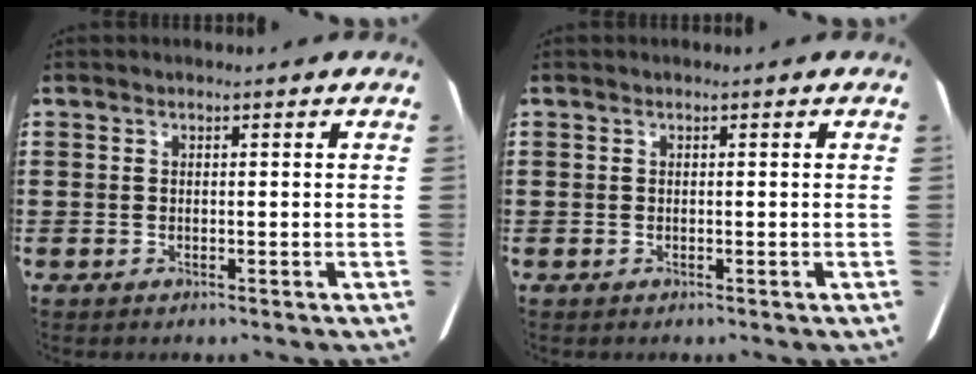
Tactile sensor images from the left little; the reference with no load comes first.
{"total": 0.0}